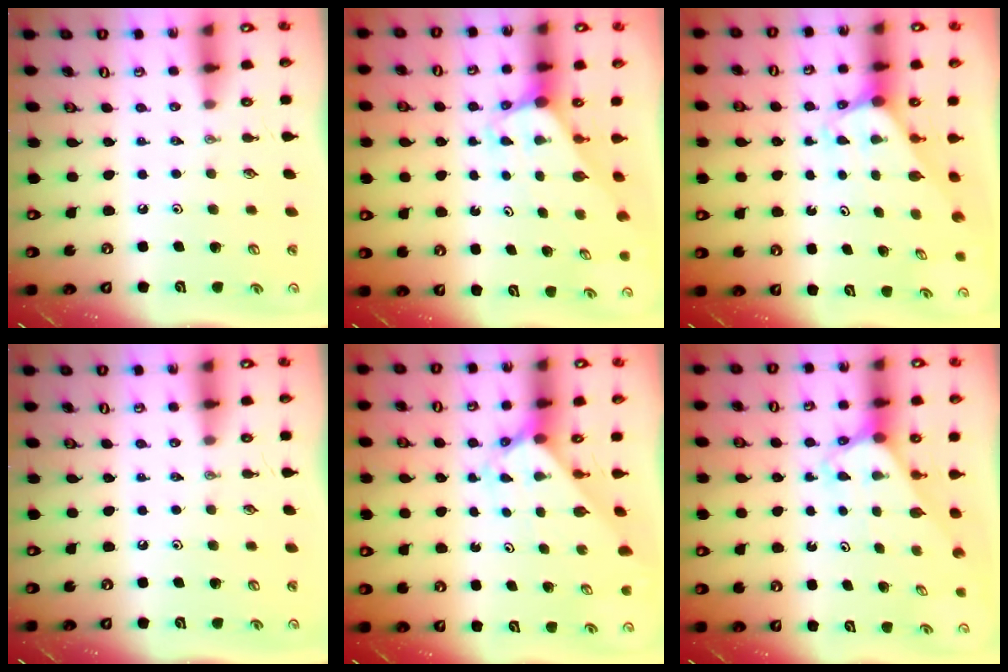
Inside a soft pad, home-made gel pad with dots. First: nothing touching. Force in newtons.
{"total": 3.0, "press": 3.0, "slide": 0.2}
{"total": 1.8, "press": 1.8, "slide": 0.1}
{"total": 0.0}
{"total": 1.9, "press": 1.9, "slide": 0.1}
{"total": 2.6, "press": 2.6, "slide": 0.2}